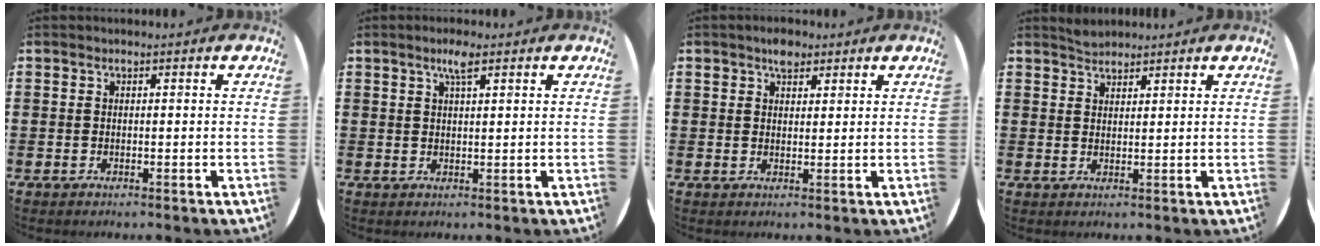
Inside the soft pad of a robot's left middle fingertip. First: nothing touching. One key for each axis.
{"total": 2.7, "fx": 1.9, "fy": 0.4, "fz": 2.0, "tx": -0.041, "ty": 0.006, "tz": 0.032}
{"total": 2.5, "fx": 2.0, "fy": 1.3, "fz": 0.8, "tx": -0.003, "ty": -0.002, "tz": 0.034}
{"total": 2.0, "fx": 1.9, "fy": 0.4, "fz": -0.1, "tx": -0.003, "ty": 0.003, "tz": 0.038}